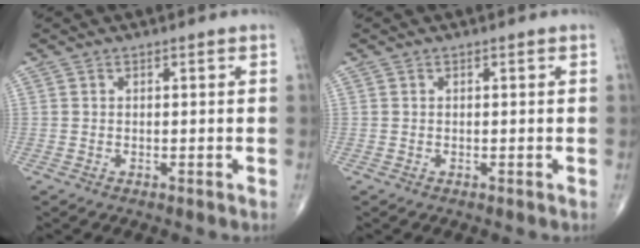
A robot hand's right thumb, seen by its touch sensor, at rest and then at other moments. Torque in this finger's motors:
{"motor_torque": [-0.05, 0.02, -0.01, 0.01, 0.02]}